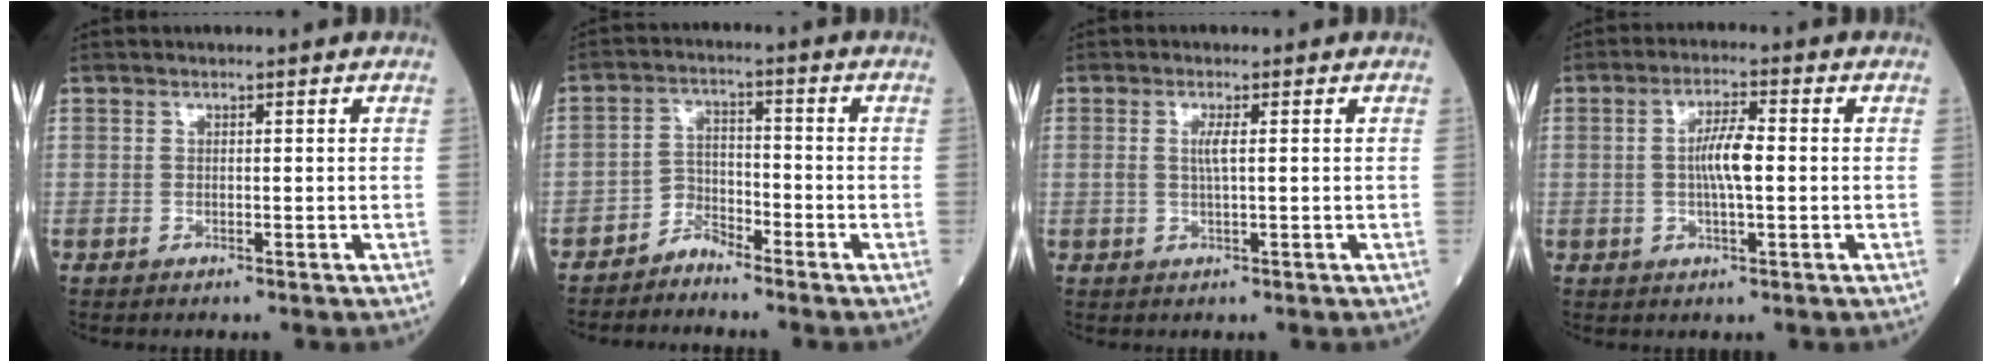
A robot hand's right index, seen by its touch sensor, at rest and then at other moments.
{"total": 3.1, "force": [-2.9, 1.1, 0.0], "torque": [0.010, 0.000, -0.057]}
{"total": 2.0, "force": [0.3, 0.1, 2.0], "torque": [-0.045, 0.000, 0.003]}
{"total": 5.3, "force": [0.0, 0.8, 5.2], "torque": [-0.100, 0.006, -0.004]}